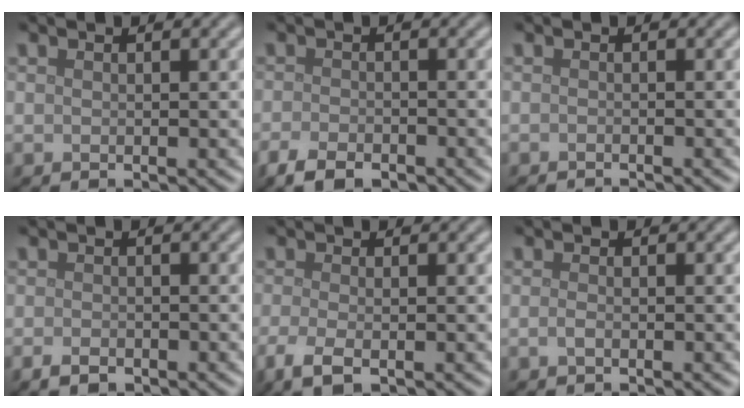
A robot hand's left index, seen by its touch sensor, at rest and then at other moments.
{"total": 3.1, "force": [-2.2, 1.3, 1.8], "torque": [-0.030, -0.004, -0.047]}
{"total": 1.7, "force": [-1.6, 0.2, 0.6], "torque": [-0.001, -0.006, -0.026]}
{"total": 1.3, "force": [-0.8, 0.7, 0.8], "torque": [-0.016, -0.003, -0.016]}
{"total": 3.0, "force": [-1.3, 1.1, 2.5], "torque": [-0.059, -0.009, -0.032]}
{"total": 0.7, "force": [-0.3, 0.3, 0.6], "torque": [-0.015, -0.002, -0.007]}